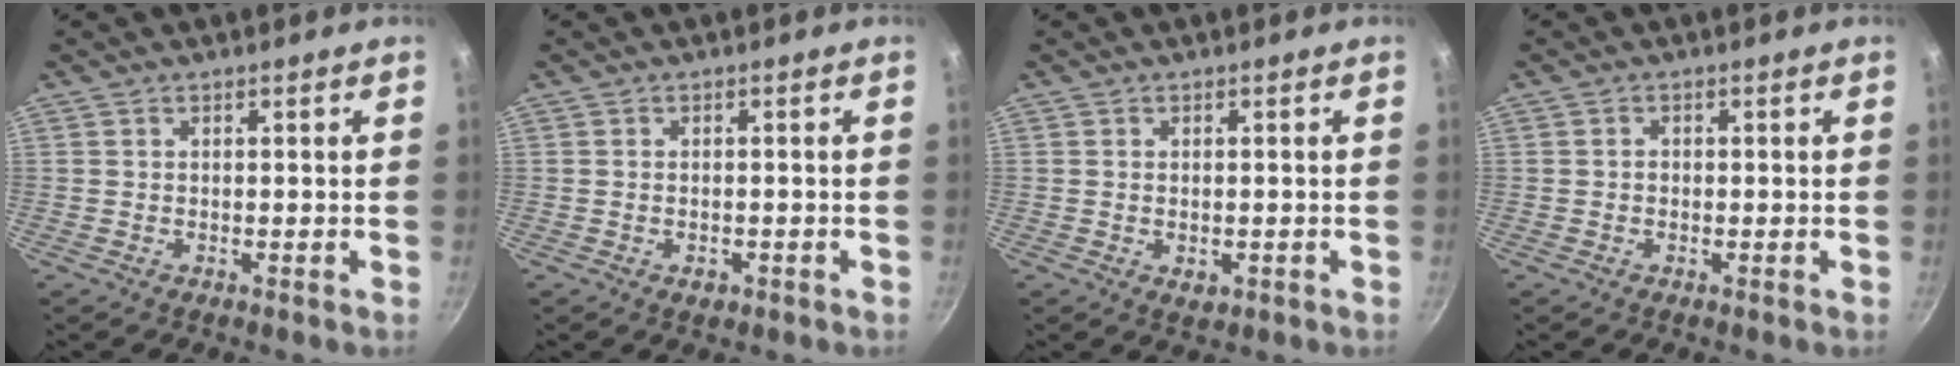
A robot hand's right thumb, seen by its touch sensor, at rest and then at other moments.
{"total": 1.7, "force": [-0.8, 1.1, 1.1], "torque": [-0.016, 0.002, -0.010]}
{"total": 2.2, "force": [-0.6, 1.4, 1.6], "torque": [-0.025, -0.005, -0.007]}
{"total": 0.8, "force": [-0.2, 0.7, 0.4], "torque": [-0.005, 0.003, -0.005]}